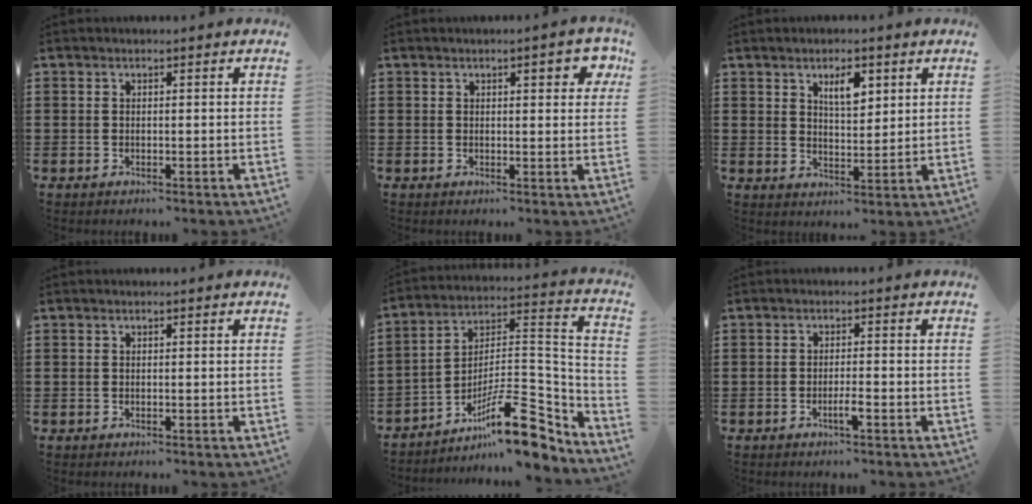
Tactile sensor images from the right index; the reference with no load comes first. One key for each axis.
{"total": 3.4, "fx": 1.4, "fy": 1.1, "fz": 2.9, "tx": -0.029, "ty": -0.003, "tz": 0.014}
{"total": 4.3, "fx": 2.4, "fy": 1.7, "fz": 3.1, "tx": -0.052, "ty": 0.002, "tz": 0.037}
{"total": 0.0}
{"total": 15.4, "fx": -10.2, "fy": 4.4, "fz": 10.6, "tx": -0.163, "ty": 0.031, "tz": -0.181}
{"total": 2.2, "fx": -1.1, "fy": 0.1, "fz": 1.9, "tx": -0.032, "ty": 0.001, "tz": -0.020}